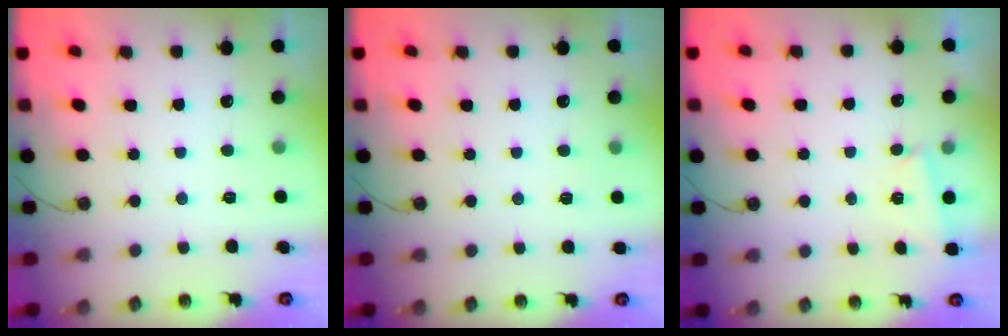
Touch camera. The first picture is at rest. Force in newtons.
{"total": 2.6, "press": 1.9, "slide": 1.8}
{"total": 1.5, "press": 1.4, "slide": 0.5}